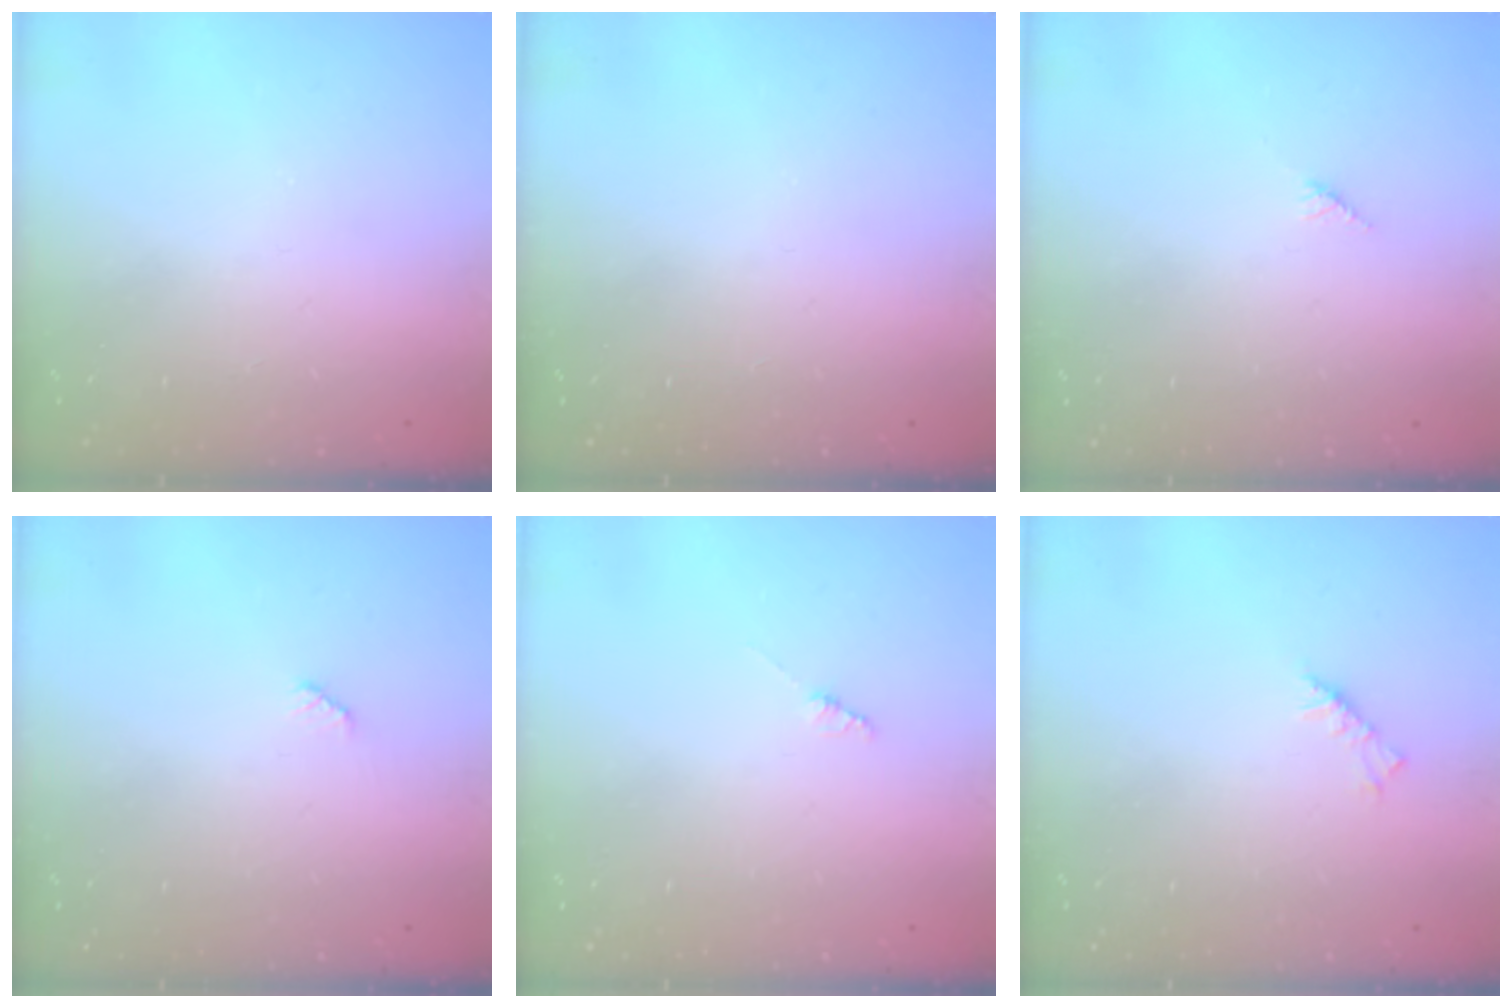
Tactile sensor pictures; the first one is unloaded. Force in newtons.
{"total": 0.0}
{"total": 2.7, "press": 2.7, "slide": 0.2}
{"total": 2.5, "press": 2.5, "slide": 0.4}
{"total": 1.4, "press": 1.4, "slide": 0.2}
{"total": 3.7, "press": 3.7, "slide": 0.8}